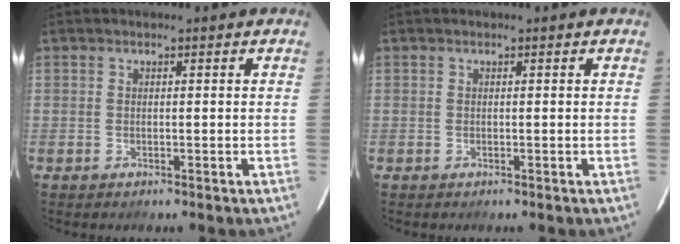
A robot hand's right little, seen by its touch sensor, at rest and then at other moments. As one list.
[{"total": 0.0}]